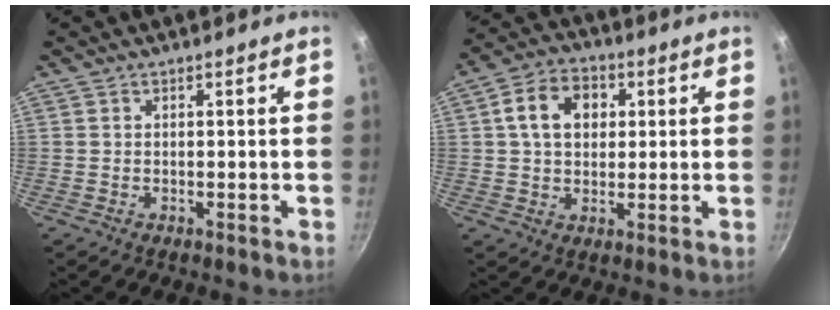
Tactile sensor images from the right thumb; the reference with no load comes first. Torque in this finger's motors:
{"motor_torque": [0.45, 2.29, 1.01, -0.06, 0.05]}